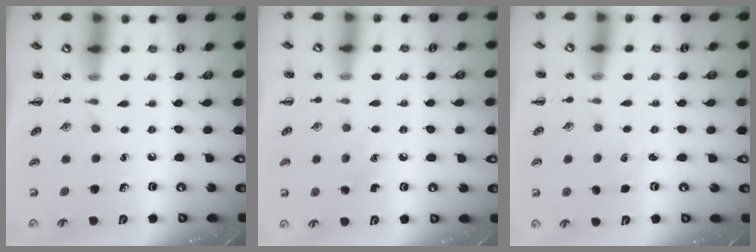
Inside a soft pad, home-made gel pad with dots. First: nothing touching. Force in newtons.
{"total": 5.2, "press": 5.0, "slide": 1.3}
{"total": 1.4, "press": 1.3, "slide": 0.4}